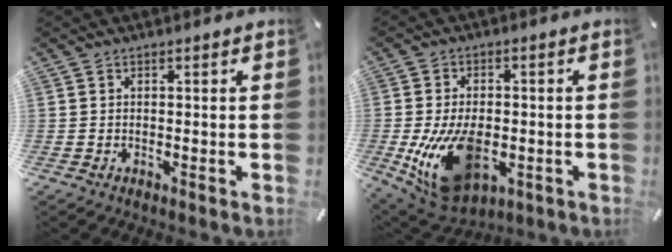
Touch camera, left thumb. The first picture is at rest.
{"total": 17.0, "force": [-3.5, 10.5, 12.9], "torque": [-0.251, -0.007, -0.049]}